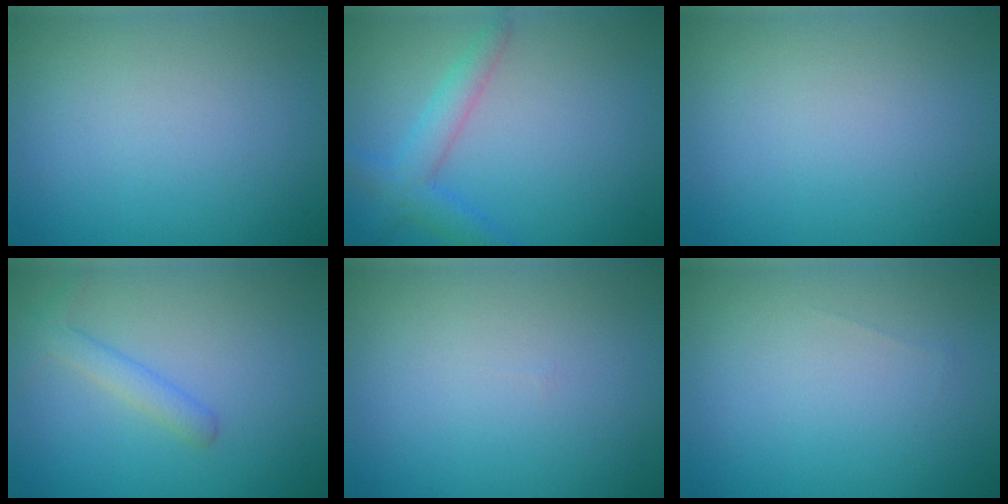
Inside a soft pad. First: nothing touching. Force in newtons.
{"total": 2.2, "press": 2.2, "slide": 0.2}
{"total": 0.0}
{"total": 1.9, "press": 1.9, "slide": 0.0}
{"total": 0.0}
{"total": 0.0}